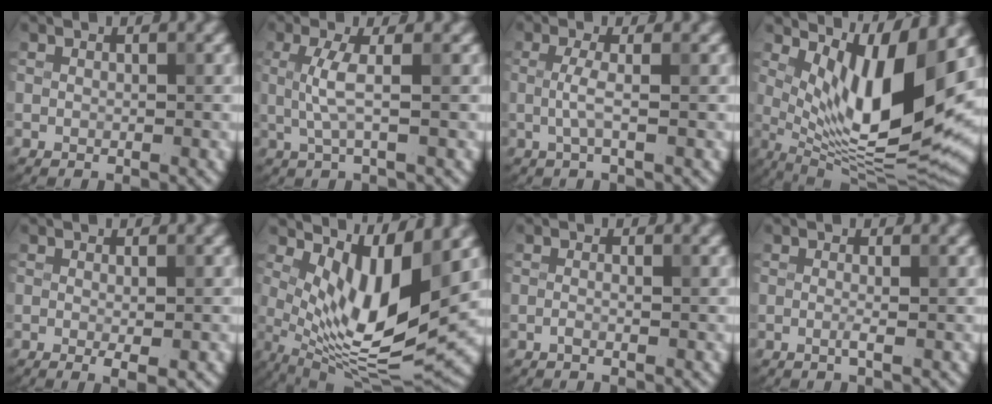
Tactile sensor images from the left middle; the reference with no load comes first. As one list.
[{"total": 2.7, "force": [0.2, 0.5, 2.7], "torque": [-0.063, 0.001, 0.004]}, {"total": 2.0, "force": [-0.1, 0.4, 2.0], "torque": [-0.044, -0.001, -0.004]}, {"total": 11.5, "force": [3.3, 3.3, 10.5], "torque": [-0.174, -0.022, 0.068]}, {"total": 1.7, "force": [-0.3, 0.3, 1.7], "torque": [-0.025, -0.008, -0.005]}, {"total": 9.9, "force": [2.5, 3.4, 9.0], "torque": [-0.166, -0.024, 0.052]}, {"total": 0.7, "force": [-0.3, 0.1, 0.5], "torque": [-0.013, -0.001, -0.008]}, {"total": 1.2, "force": [-0.2, 0.3, 1.2], "torque": [-0.018, -0.005, -0.008]}]